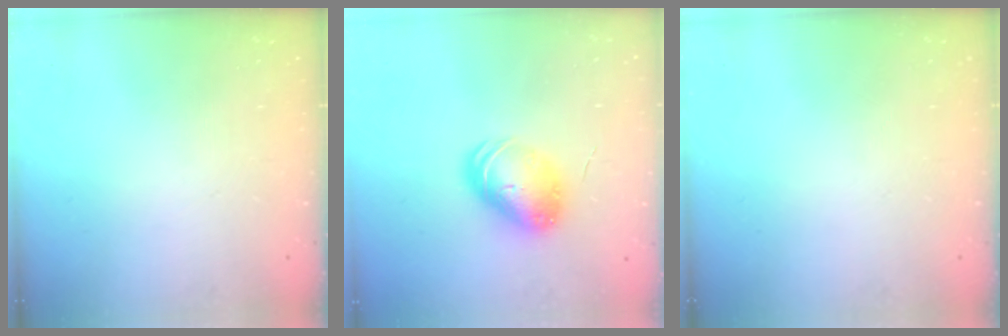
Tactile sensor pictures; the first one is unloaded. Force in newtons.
{"total": 9.6, "press": 9.6, "slide": 0.6}
{"total": 0.0}